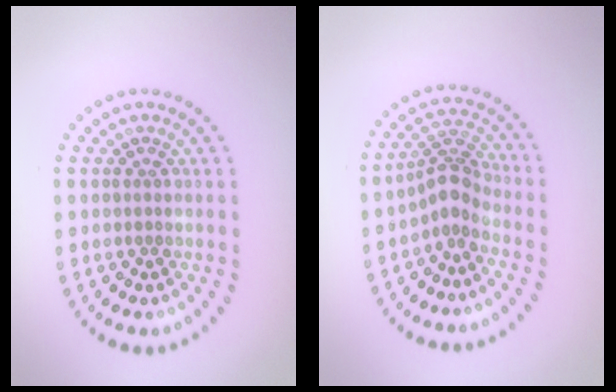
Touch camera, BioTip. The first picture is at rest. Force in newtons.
{"total": 3.0, "press": 2.2, "slide": 2.0}